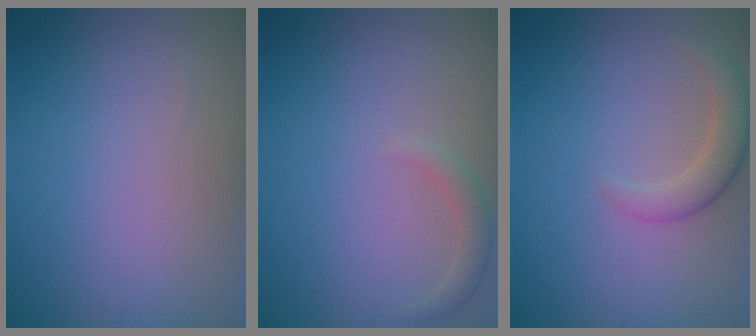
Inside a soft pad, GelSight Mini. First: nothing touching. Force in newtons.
{"total": 1.3, "press": 1.3, "slide": 0.1}
{"total": 2.4, "press": 2.4, "slide": 0.3}